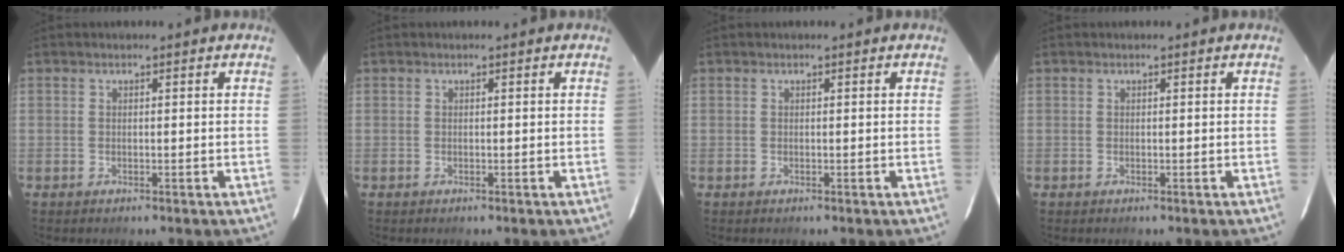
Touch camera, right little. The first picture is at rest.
{"total": 0.0}
{"total": 0.0}
{"total": 0.0}